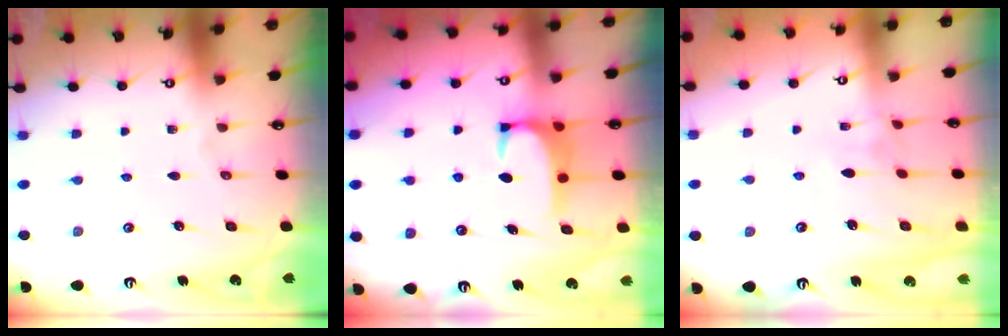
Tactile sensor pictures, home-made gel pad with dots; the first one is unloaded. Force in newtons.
{"total": 3.5, "press": 3.4, "slide": 0.7}
{"total": 2.4, "press": 2.3, "slide": 0.7}